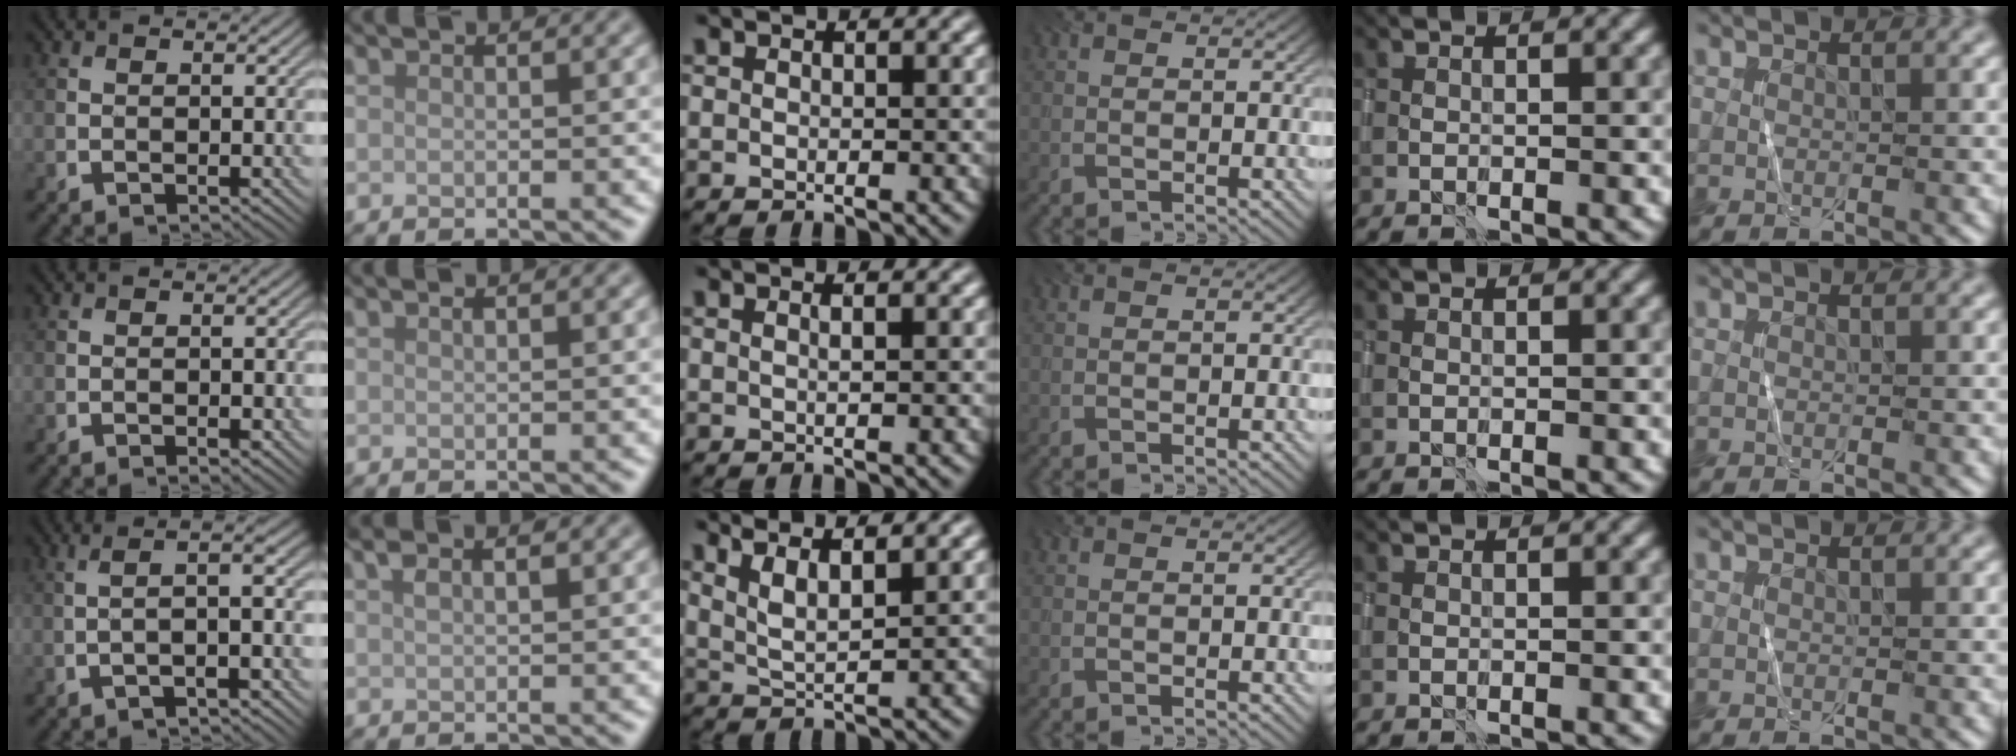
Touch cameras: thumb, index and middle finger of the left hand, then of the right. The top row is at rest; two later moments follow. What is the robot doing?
{"motion": "wrap", "object": "sponge"}